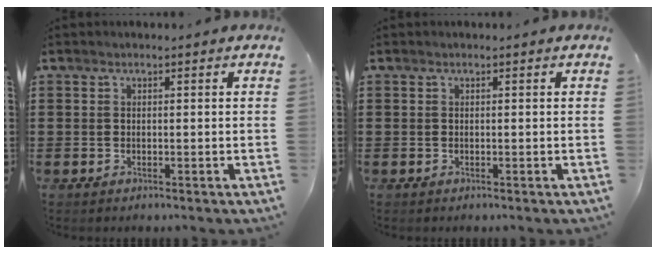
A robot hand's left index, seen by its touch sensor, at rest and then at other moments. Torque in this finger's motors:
{"motor_torque": [0.00, 0.00, 0.00, 0.00]}